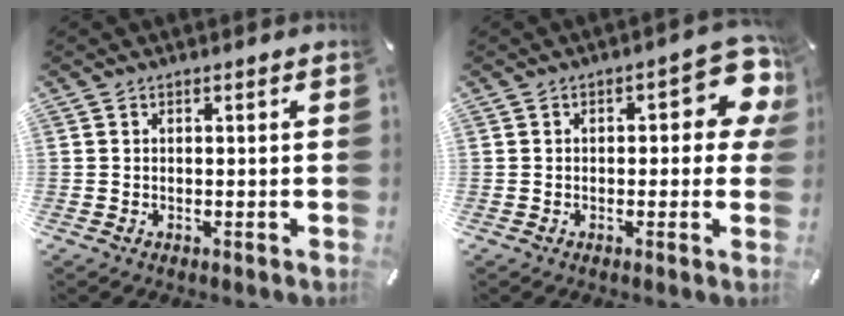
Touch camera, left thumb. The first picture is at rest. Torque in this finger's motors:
{"motor_torque": [0.36, -0.11, 0.34, 0.06, -0.01]}